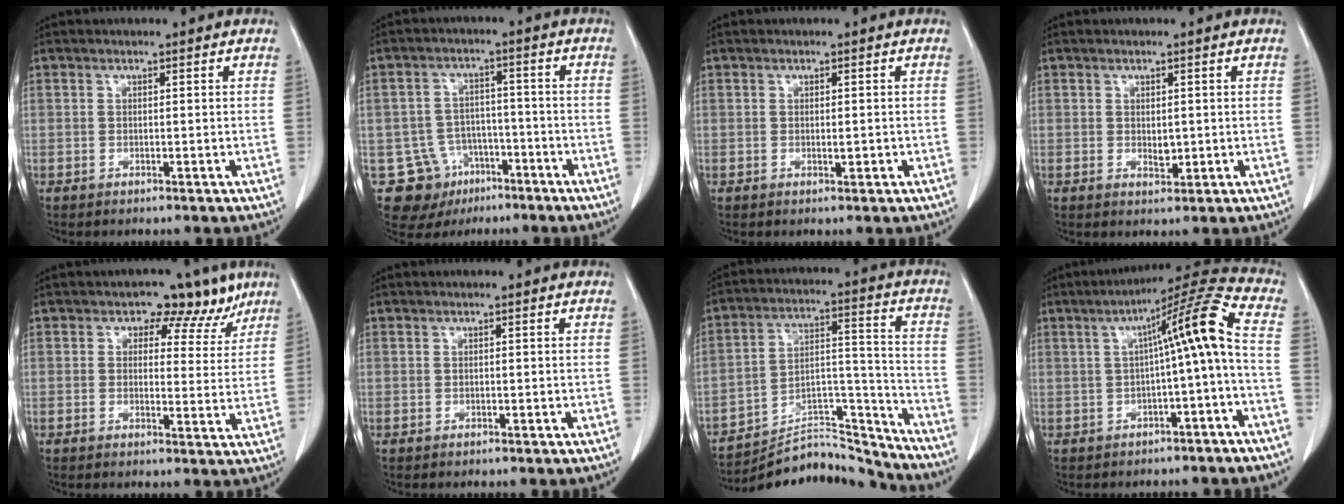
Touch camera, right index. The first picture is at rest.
{"total": 10.1, "force": [-5.3, 8.5, 1.5], "torque": [-0.033, 0.026, -0.071]}
{"total": 1.0, "force": [-0.1, 0.3, 0.9], "torque": [-0.015, -0.001, 0.001]}
{"total": 1.8, "force": [0.1, 1.0, 1.4], "torque": [-0.023, -0.005, 0.005]}
{"total": 6.6, "force": [4.2, 4.4, 2.5], "torque": [-0.010, 0.003, 0.043]}
{"total": 0.0}
{"total": 15.6, "force": [-15.5, 2.4, 0.3], "torque": [0.006, 0.066, -0.245]}
{"total": 9.9, "force": [-0.6, -0.4, 9.9], "torque": [-0.145, 0.031, -0.011]}